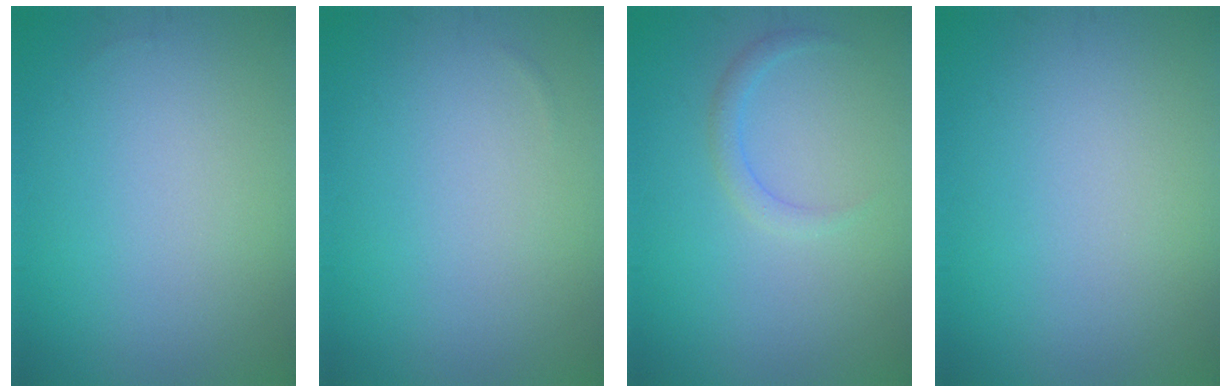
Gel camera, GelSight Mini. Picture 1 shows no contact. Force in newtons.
{"total": 0.0}
{"total": 1.3, "press": 1.3, "slide": 0.1}
{"total": 0.0}